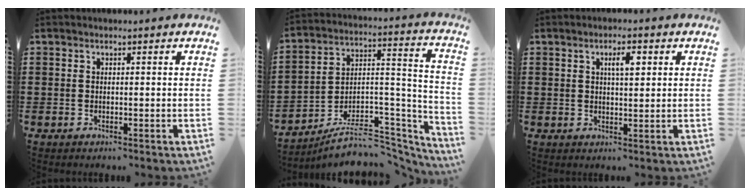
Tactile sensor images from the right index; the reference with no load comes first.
{"total": 7.5, "force": [-5.8, 3.5, 3.2], "torque": [-0.051, 0.011, -0.105]}
{"total": 3.4, "force": [1.1, 1.0, 3.0], "torque": [-0.054, 0.005, 0.015]}